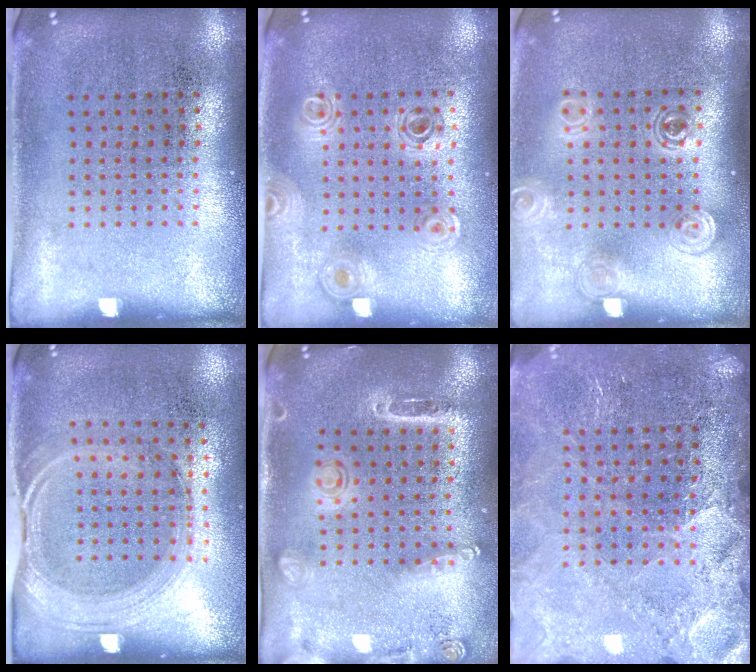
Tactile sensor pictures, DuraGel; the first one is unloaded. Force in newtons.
{"total": 1.0, "press": 0.9, "slide": 0.2}
{"total": 1.4, "press": 1.2, "slide": 0.8}
{"total": 1.5, "press": 1.3, "slide": 0.8}
{"total": 1.6, "press": 1.5, "slide": 0.6}
{"total": 3.3, "press": 3.0, "slide": 1.3}